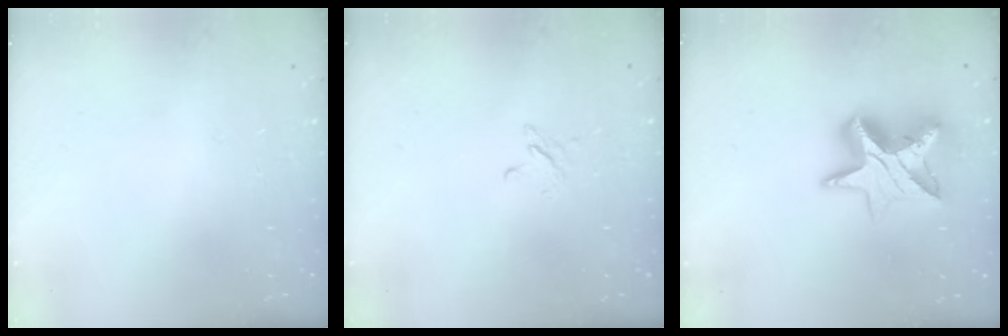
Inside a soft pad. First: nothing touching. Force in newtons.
{"total": 2.5, "press": 2.5, "slide": 0.3}
{"total": 14.2, "press": 14.1, "slide": 1.1}